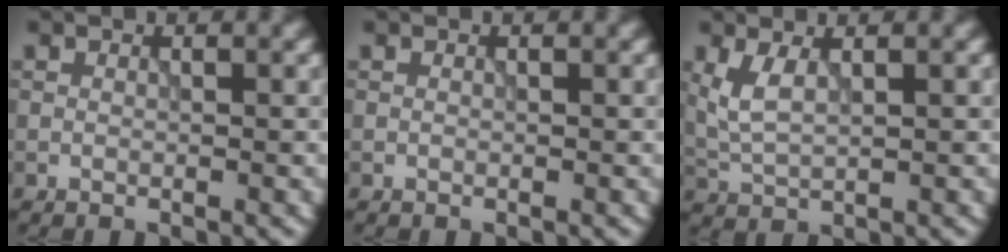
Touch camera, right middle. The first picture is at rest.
{"total": 0.0}
{"total": 2.7, "force": [0.9, 1.1, 2.3], "torque": [-0.057, 0.002, 0.024]}